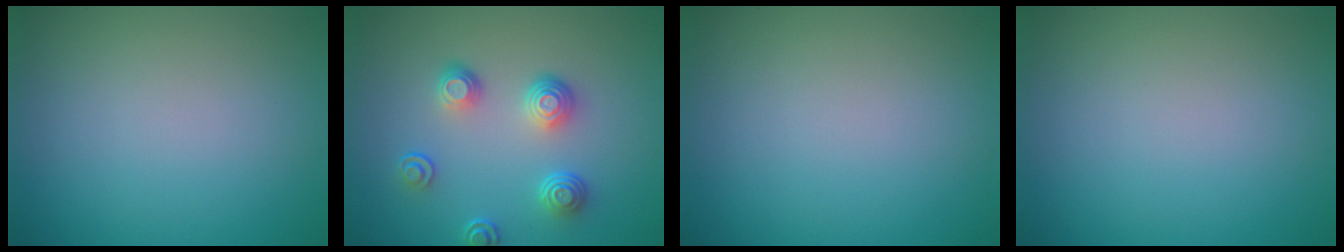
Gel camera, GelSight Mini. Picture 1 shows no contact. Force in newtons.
{"total": 3.7, "press": 2.9, "slide": 2.3}
{"total": 0.0}
{"total": 0.0}